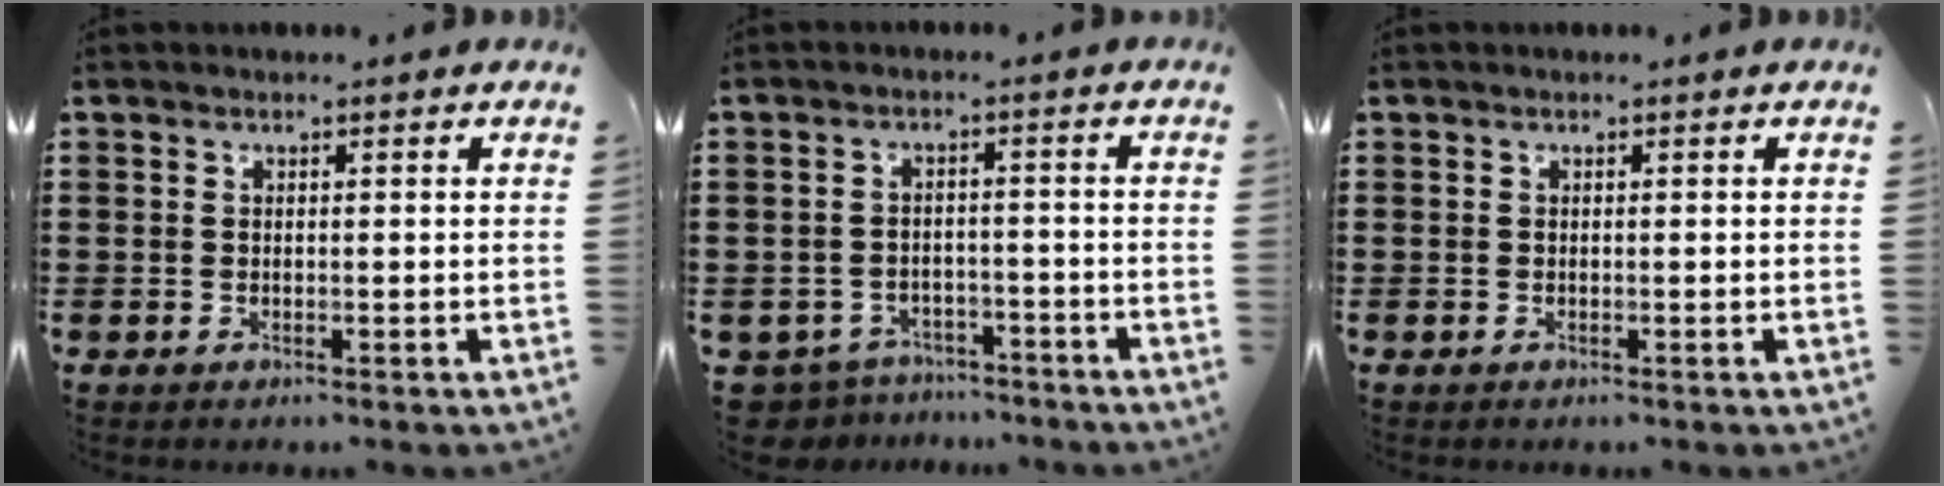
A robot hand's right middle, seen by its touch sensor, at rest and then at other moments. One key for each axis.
{"total": 3.9, "fx": -3.8, "fy": 0.9, "fz": -0.1, "tx": -0.021, "ty": -0.002, "tz": -0.086}
{"total": 0.0}